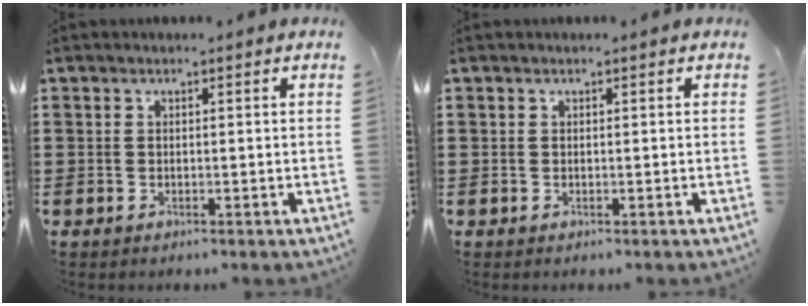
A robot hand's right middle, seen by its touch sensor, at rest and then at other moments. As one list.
[{"total": 0.0}]